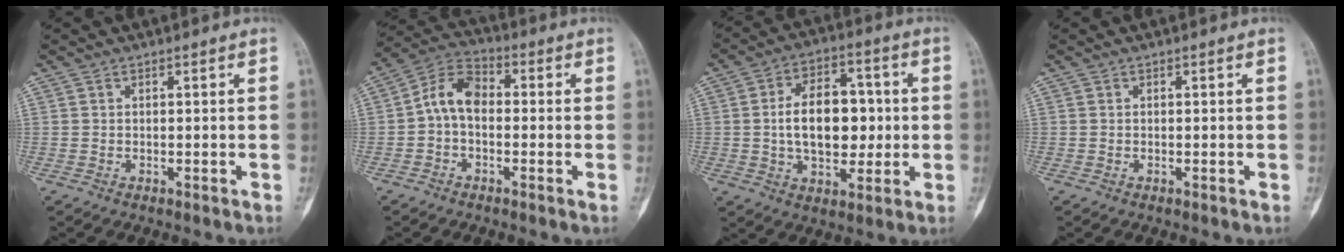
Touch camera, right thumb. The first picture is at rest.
{"total": 6.6, "force": [-0.3, 4.9, 4.4], "torque": [-0.075, 0.030, -0.024]}
{"total": 14.0, "force": [0.3, 8.7, 11.0], "torque": [-0.144, 0.015, 0.007]}
{"total": 0.0}